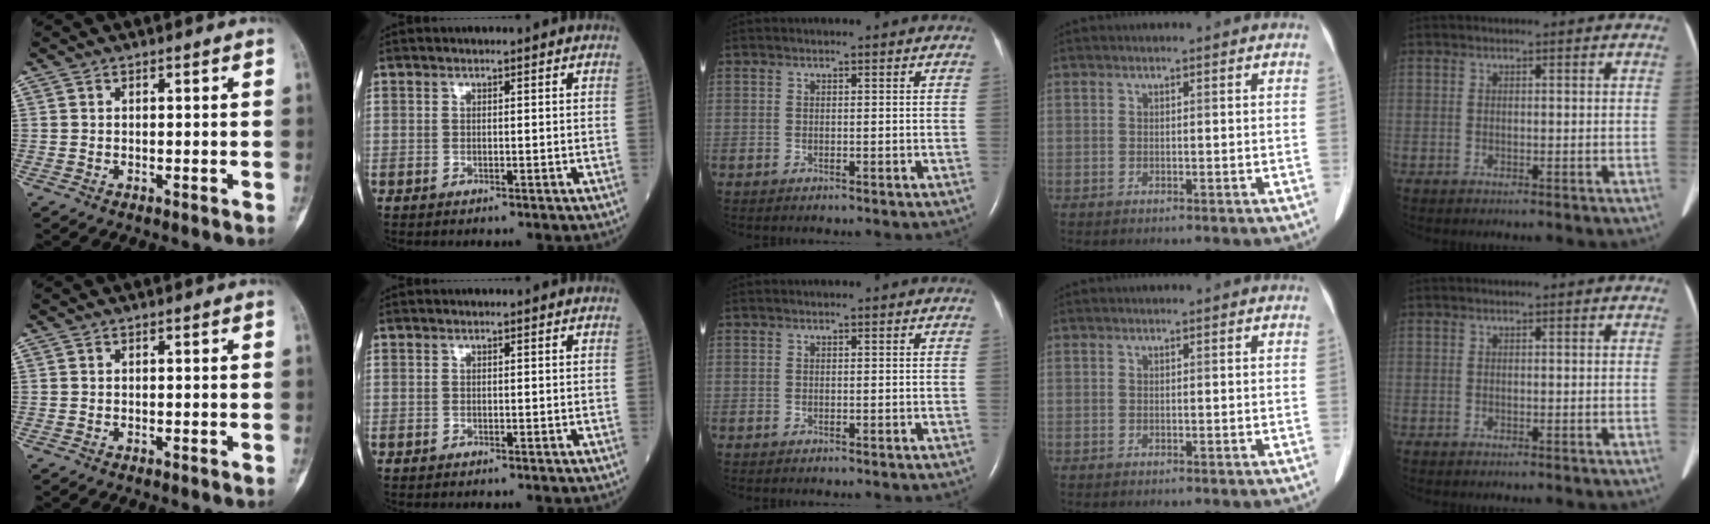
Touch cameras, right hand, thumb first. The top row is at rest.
{}